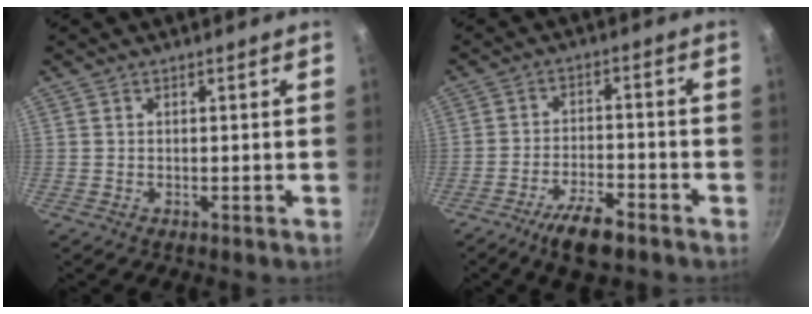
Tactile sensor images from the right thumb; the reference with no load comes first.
{"total": 8.4, "force": [-5.7, 2.6, 5.7], "torque": [-0.101, 0.033, -0.097]}